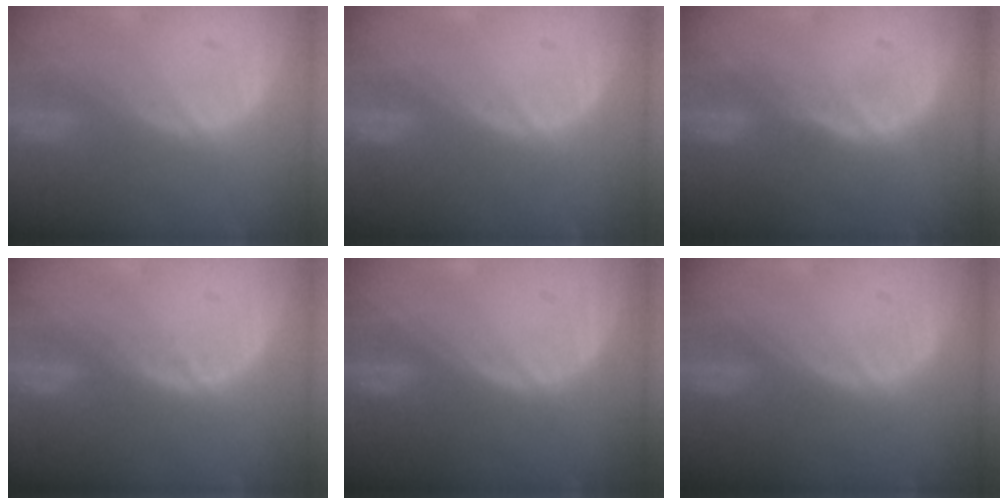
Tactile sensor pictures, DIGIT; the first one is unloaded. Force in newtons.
{"total": 0.0}
{"total": 1.1, "press": 1.1, "slide": 0.1}
{"total": 1.3, "press": 1.3, "slide": 0.2}
{"total": 0.0}
{"total": 0.0}